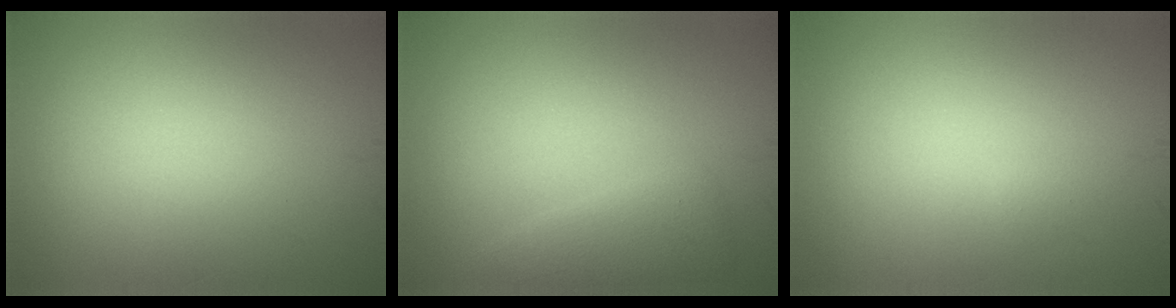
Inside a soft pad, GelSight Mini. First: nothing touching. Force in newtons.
{"total": 2.4, "press": 2.4, "slide": 0.2}
{"total": 0.5, "press": 0.5, "slide": 0.1}